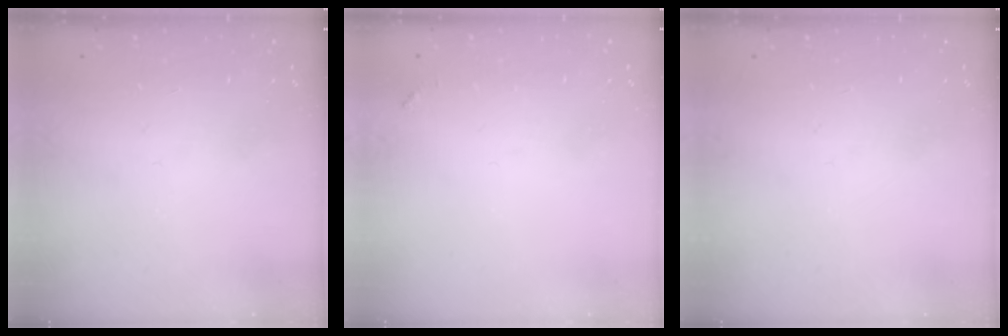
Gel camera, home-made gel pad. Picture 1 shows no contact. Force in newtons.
{"total": 3.5, "press": 3.5, "slide": 0.2}
{"total": 0.0}